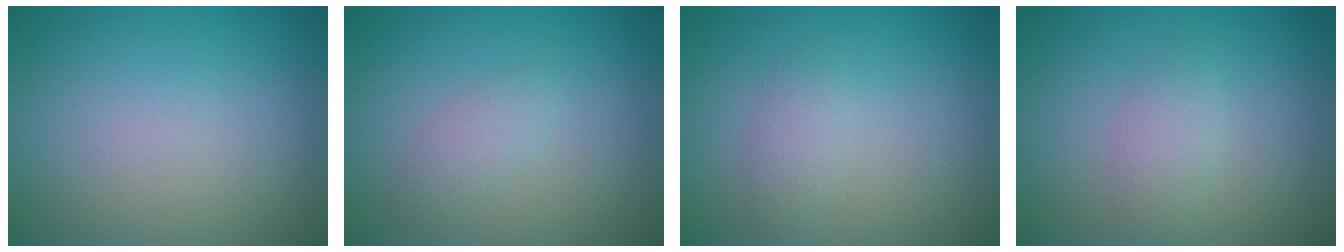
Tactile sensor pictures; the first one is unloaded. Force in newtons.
{"total": 1.3, "press": 1.3, "slide": 0.0}
{"total": 1.5, "press": 1.5, "slide": 0.1}
{"total": 1.7, "press": 1.7, "slide": 0.0}